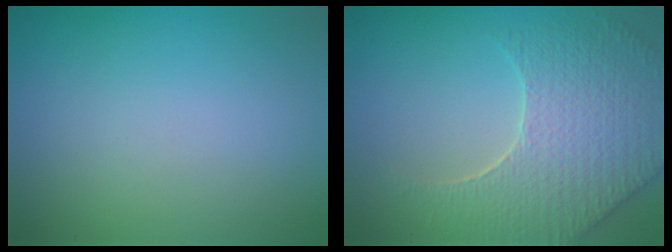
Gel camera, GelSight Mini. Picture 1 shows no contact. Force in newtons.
{"total": 7.0, "press": 5.5, "slide": 4.3}